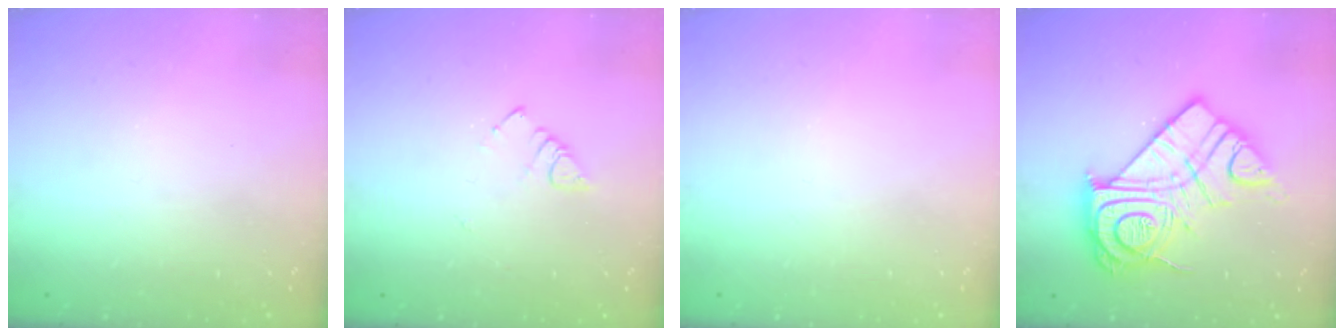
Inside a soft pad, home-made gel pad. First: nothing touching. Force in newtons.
{"total": 3.0, "press": 2.9, "slide": 0.4}
{"total": 0.0}
{"total": 20.7, "press": 20.7, "slide": 1.7}